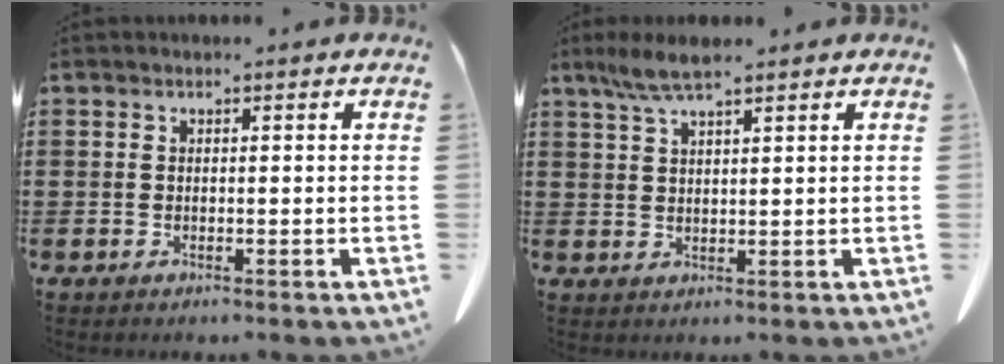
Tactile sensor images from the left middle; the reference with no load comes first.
{"total": 4.7, "force": [3.3, 0.7, 3.2], "torque": [-0.070, 0.002, 0.059]}